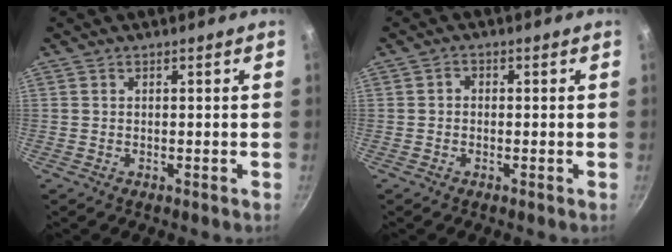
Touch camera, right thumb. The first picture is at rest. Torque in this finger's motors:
{"motor_torque": [0.06, -0.27, 0.00, -0.13, -0.02]}